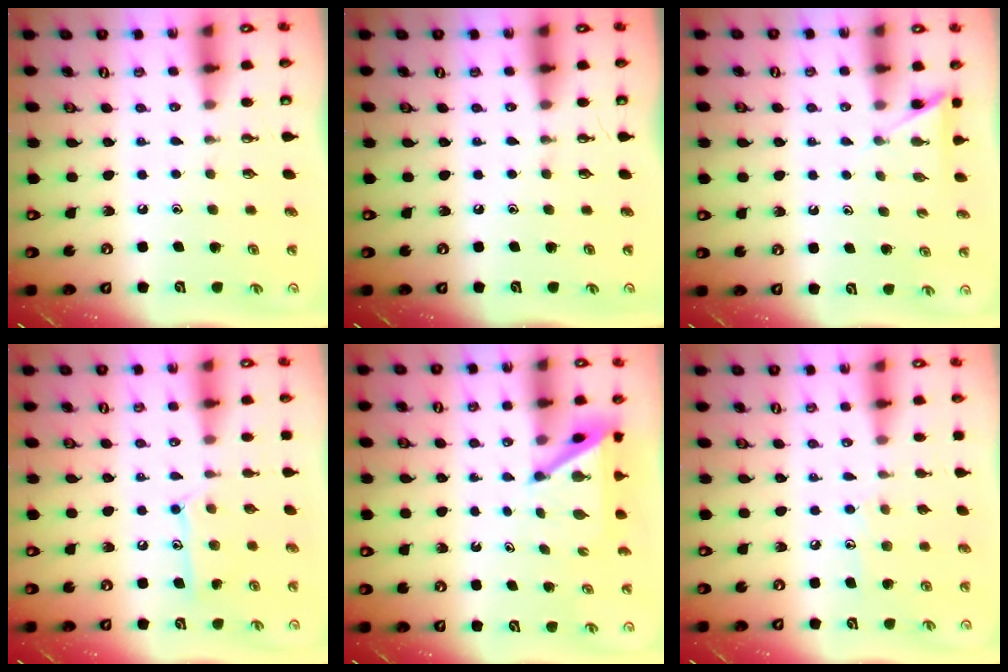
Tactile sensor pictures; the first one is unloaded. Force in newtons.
{"total": 0.0}
{"total": 3.6, "press": 3.6, "slide": 0.4}
{"total": 11.2, "press": 11.2, "slide": 0.6}
{"total": 4.9, "press": 4.9, "slide": 0.1}
{"total": 6.4, "press": 6.4, "slide": 0.6}